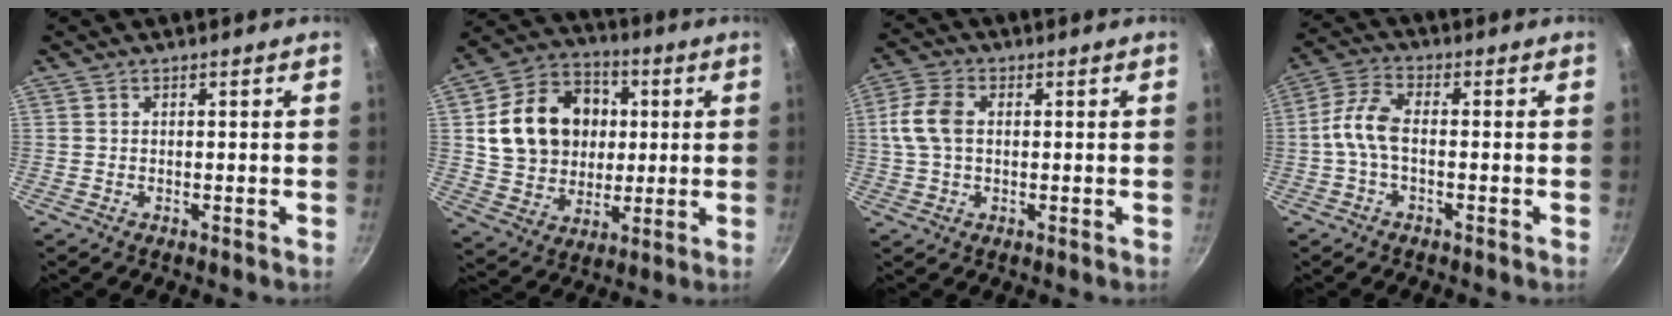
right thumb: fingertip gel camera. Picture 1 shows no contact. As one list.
[{"total": 18.5, "force": [2.7, 15.0, 10.6], "torque": [-0.150, 0.018, 0.049]}, {"total": 7.2, "force": [0.8, 4.6, 5.5], "torque": [-0.117, 0.016, 0.009]}, {"total": 6.3, "force": [-1.2, 2.8, 5.6], "torque": [-0.128, 0.025, -0.035]}]